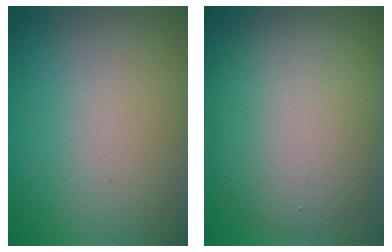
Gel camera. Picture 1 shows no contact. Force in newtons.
{"total": 8.2, "press": 8.2, "slide": 0.8}